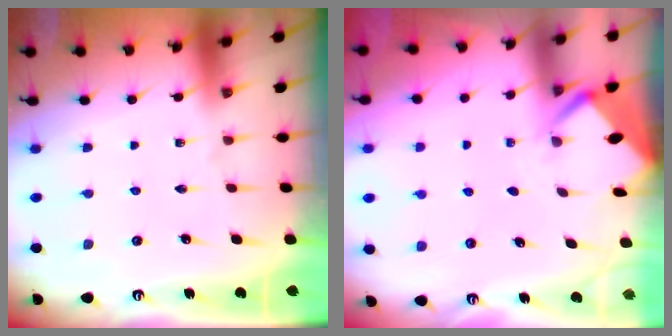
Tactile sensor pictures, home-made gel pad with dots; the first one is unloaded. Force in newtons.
{"total": 2.8, "press": 2.8, "slide": 0.2}